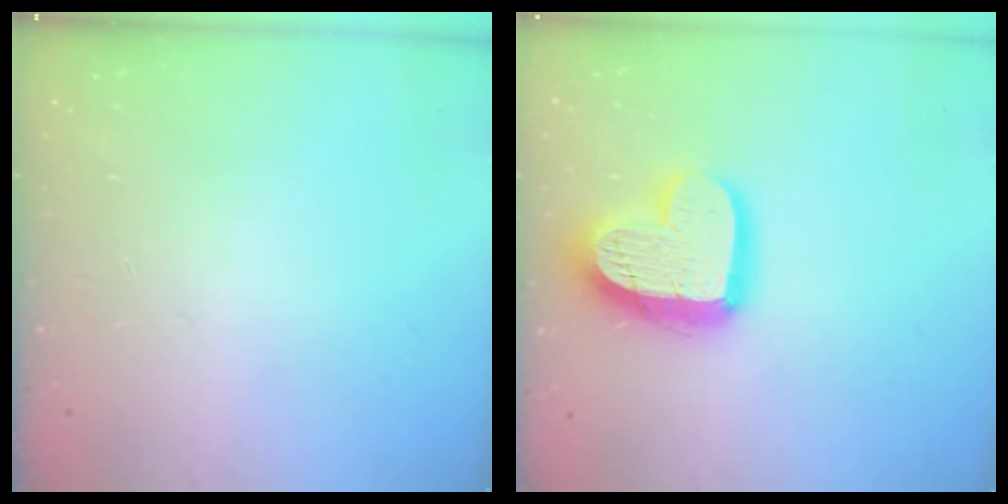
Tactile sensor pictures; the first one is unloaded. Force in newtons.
{"total": 16.5, "press": 16.4, "slide": 1.3}